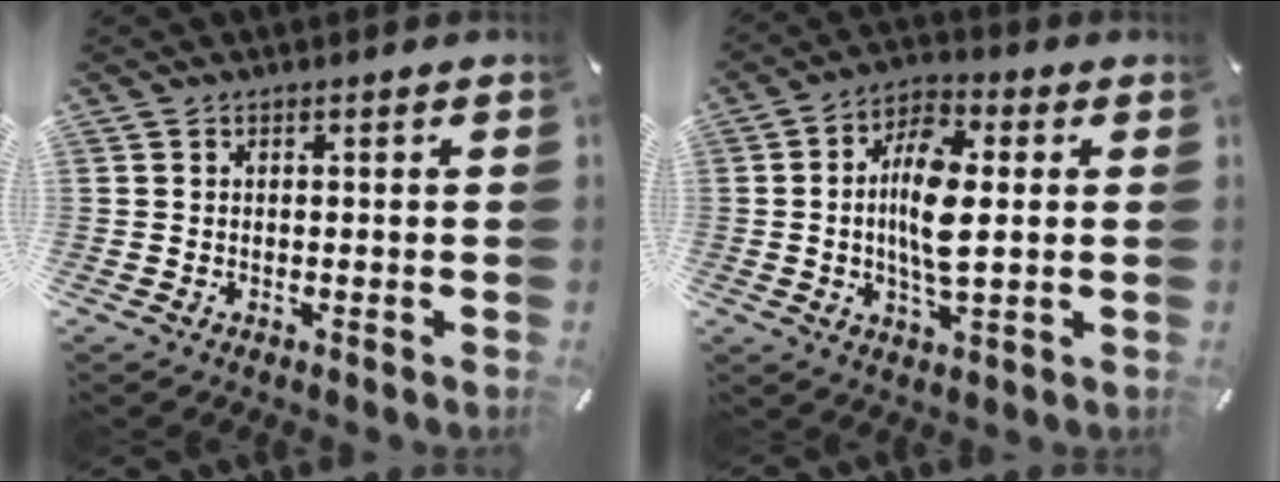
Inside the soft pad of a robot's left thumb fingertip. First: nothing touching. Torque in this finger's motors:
{"motor_torque": [0.26, 0.20, 0.82, 0.51, 0.16]}